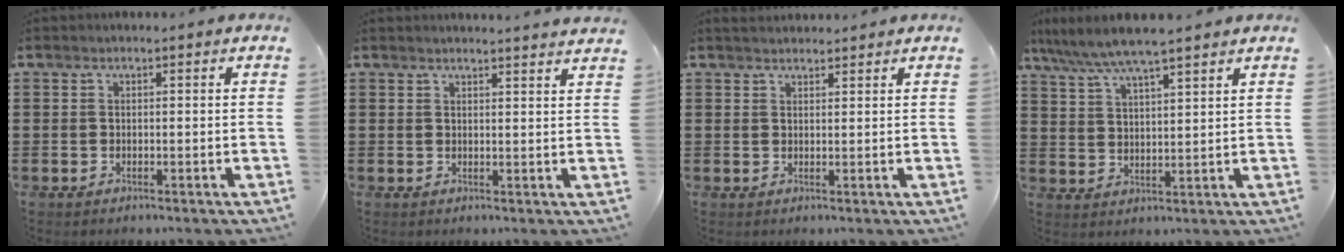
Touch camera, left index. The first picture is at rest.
{"total": 2.1, "force": [2.1, -0.4, 0.3], "torque": [-0.010, -0.006, 0.040]}
{"total": 1.5, "force": [1.4, 0.2, 0.1], "torque": [-0.005, 0.003, 0.028]}
{"total": 5.9, "force": [5.1, 0.3, 2.9], "torque": [-0.073, -0.020, 0.088]}